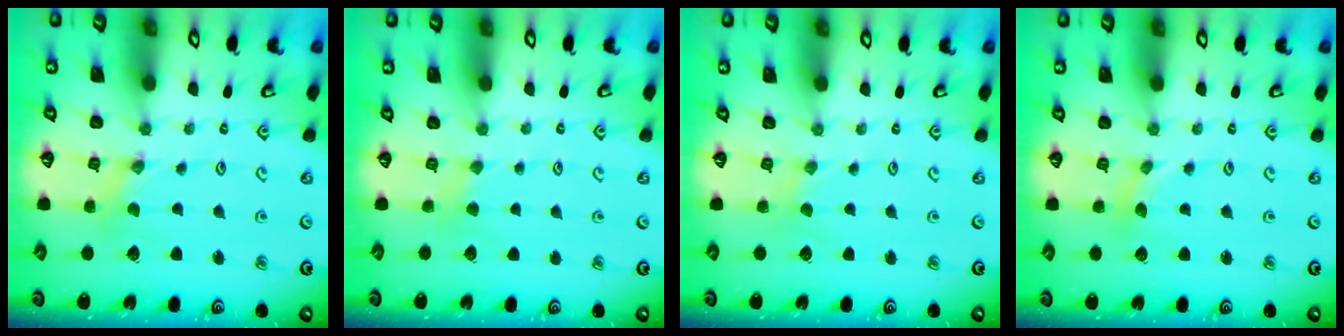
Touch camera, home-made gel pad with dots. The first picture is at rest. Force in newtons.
{"total": 2.1, "press": 2.1, "slide": 0.3}
{"total": 0.0}
{"total": 1.9, "press": 1.9, "slide": 0.4}